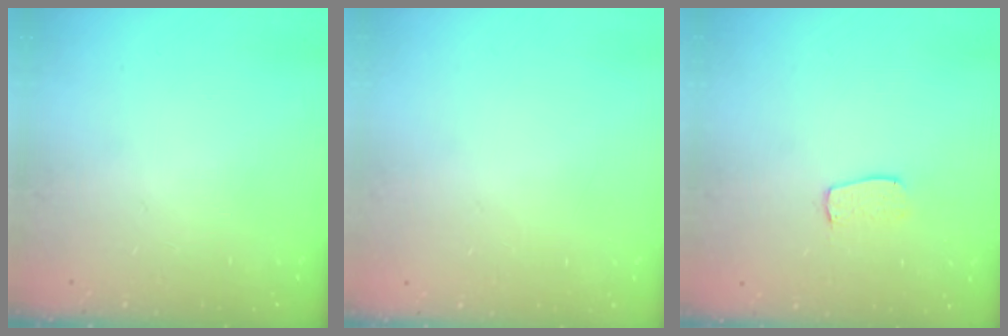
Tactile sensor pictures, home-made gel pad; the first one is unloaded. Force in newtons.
{"total": 0.0}
{"total": 5.9, "press": 5.9, "slide": 0.3}